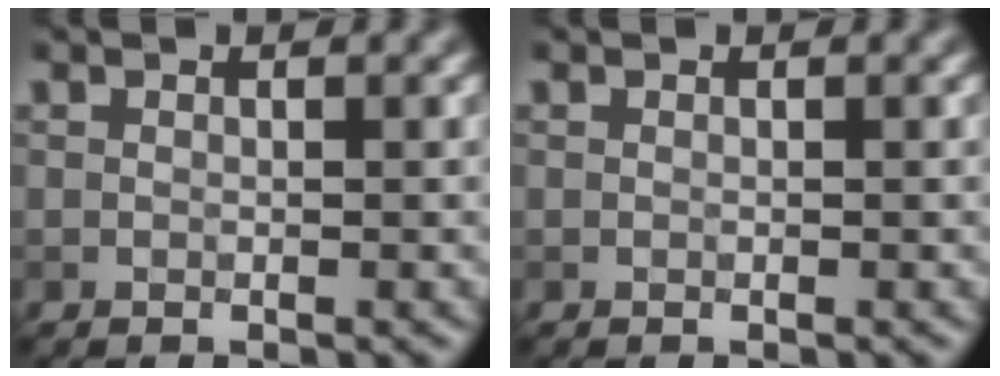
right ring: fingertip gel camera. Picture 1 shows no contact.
{"total": 0.0}